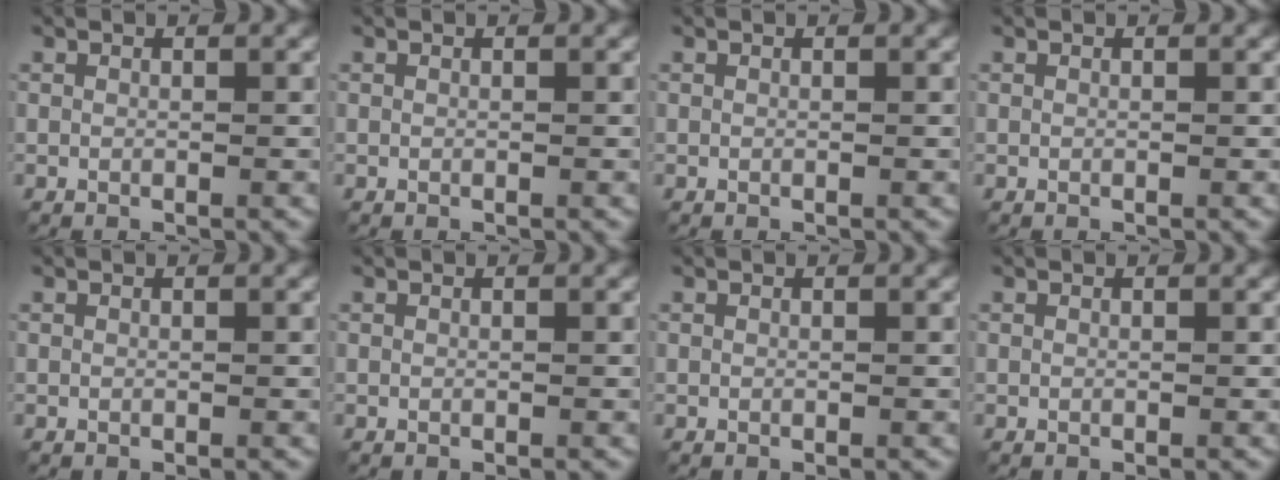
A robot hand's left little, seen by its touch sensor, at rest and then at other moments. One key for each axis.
{"total": 0.0}
{"total": 0.0}
{"total": 0.0}
{"total": 0.0}
{"total": 0.0}
{"total": 0.0}
{"total": 0.0}